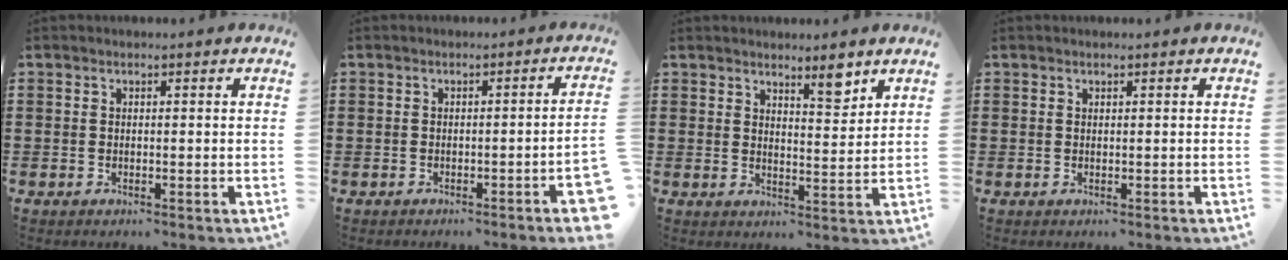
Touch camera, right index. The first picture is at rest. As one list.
[{"total": 2.6, "force": [-1.4, -0.2, 2.2], "torque": [-0.033, -0.007, -0.023]}, {"total": 4.8, "force": [4.0, 1.2, 2.5], "torque": [-0.040, -0.009, 0.068]}, {"total": 0.0}]